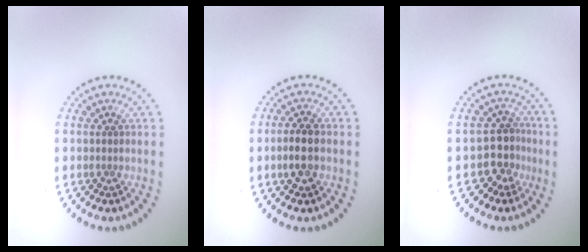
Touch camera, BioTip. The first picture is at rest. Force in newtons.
{"total": 2.5, "press": 2.5, "slide": 0.3}
{"total": 2.8, "press": 2.3, "slide": 1.6}